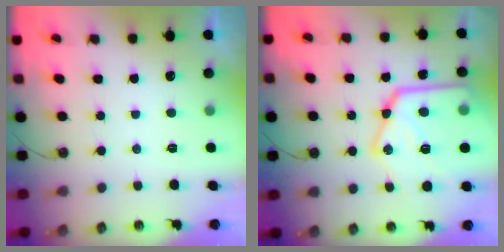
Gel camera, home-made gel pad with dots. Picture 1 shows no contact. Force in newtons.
{"total": 24.8, "press": 24.7, "slide": 2.6}